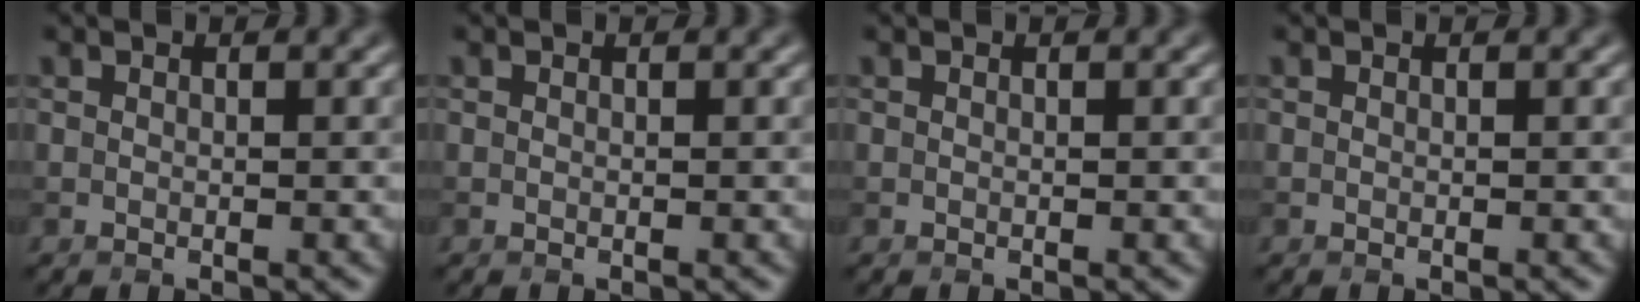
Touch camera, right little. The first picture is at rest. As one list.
[{"total": 0.0}, {"total": 0.0}, {"total": 0.0}]